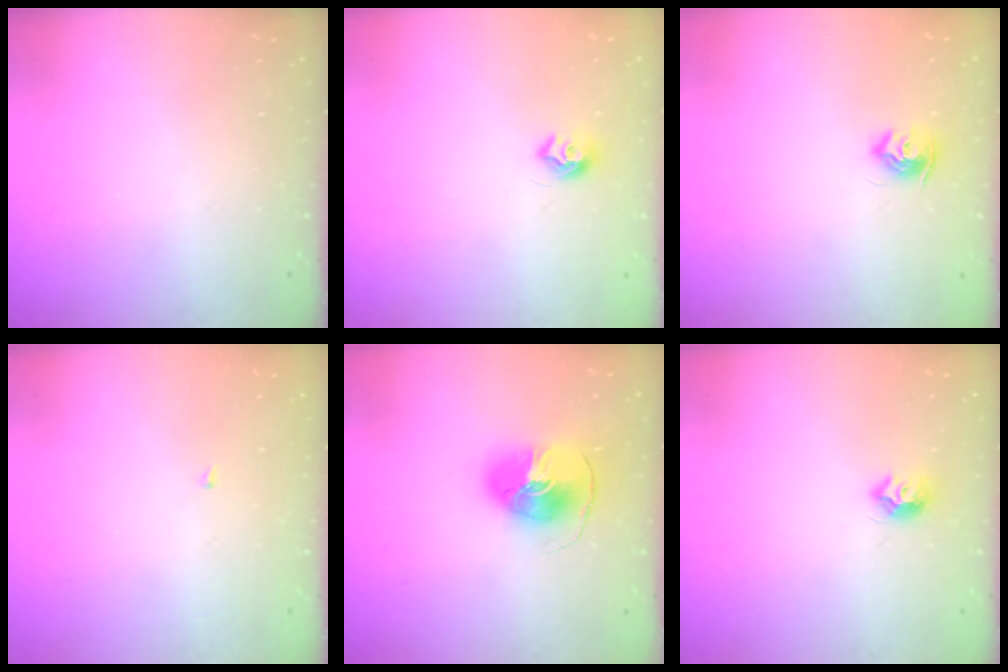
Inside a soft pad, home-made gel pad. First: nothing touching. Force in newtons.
{"total": 6.7, "press": 6.6, "slide": 0.6}
{"total": 8.7, "press": 8.7, "slide": 0.1}
{"total": 1.4, "press": 1.3, "slide": 0.1}
{"total": 9.9, "press": 9.9, "slide": 1.3}
{"total": 8.2, "press": 8.2, "slide": 0.7}